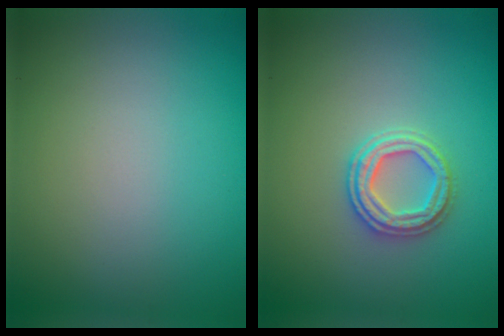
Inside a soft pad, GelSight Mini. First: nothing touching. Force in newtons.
{"total": 2.8, "press": 2.7, "slide": 0.8}